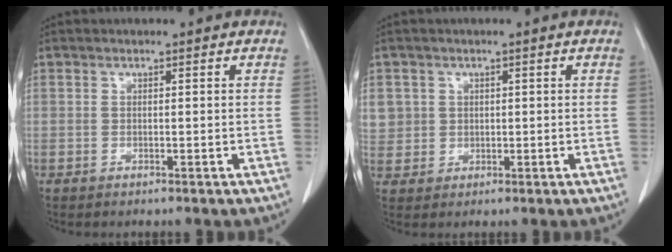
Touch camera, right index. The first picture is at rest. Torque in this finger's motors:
{"motor_torque": [0.45, 0.23, 0.16, 0.06]}